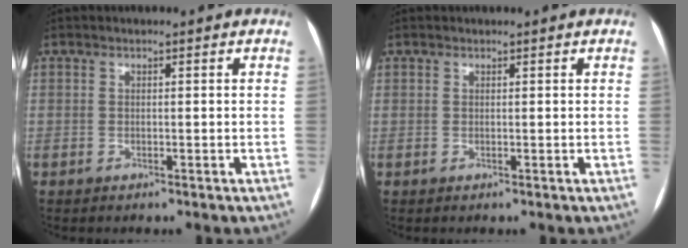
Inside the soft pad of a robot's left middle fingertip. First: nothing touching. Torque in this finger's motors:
{"motor_torque": [0.87, -1.26, -0.08, -0.21]}